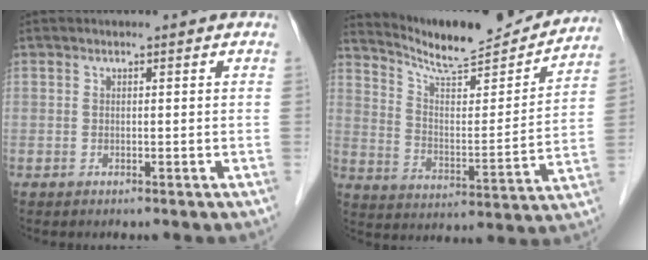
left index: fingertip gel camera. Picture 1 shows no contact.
{"total": 18.1, "force": [17.1, 1.8, 5.6], "torque": [-0.098, -0.028, 0.254]}